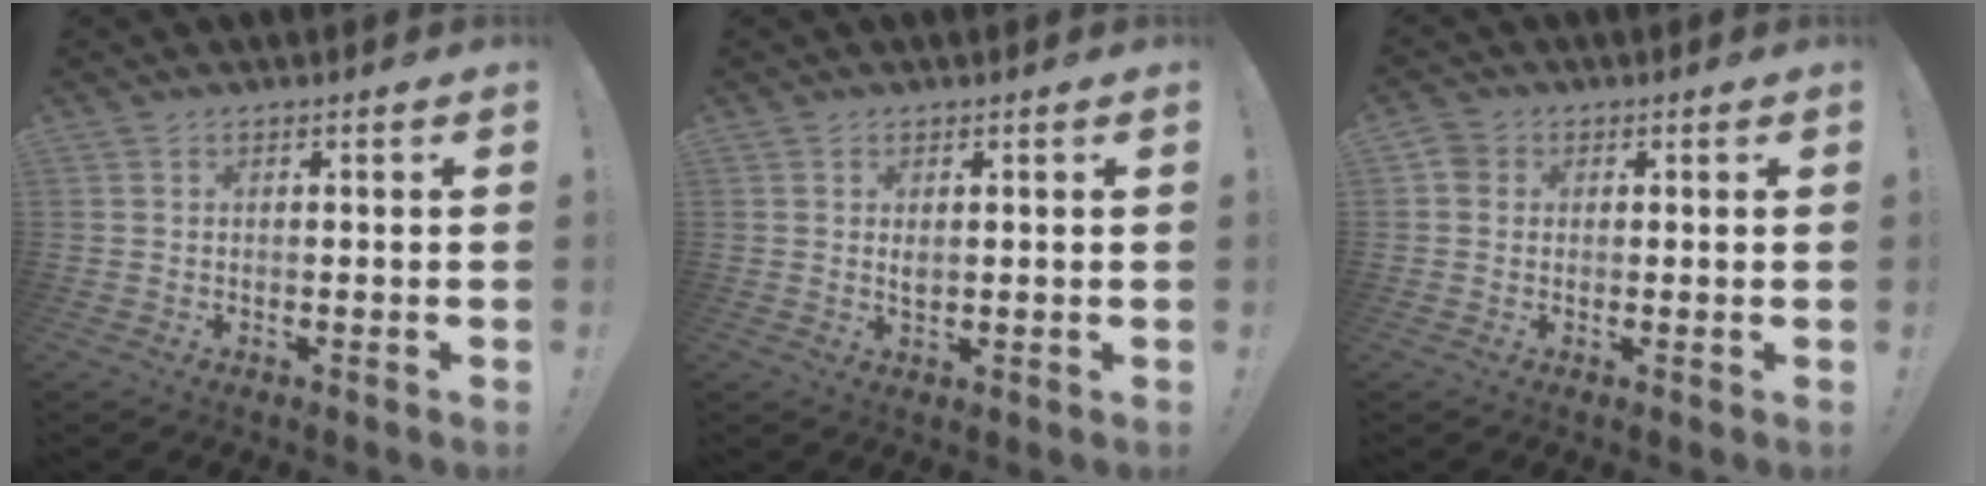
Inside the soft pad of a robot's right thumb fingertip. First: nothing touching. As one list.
[{"total": 1.7, "force": [0.8, 0.8, 1.3], "torque": [-0.012, -0.006, 0.011]}, {"total": 2.9, "force": [0.7, 2.6, 1.2], "torque": [-0.016, 0.005, 0.014]}]